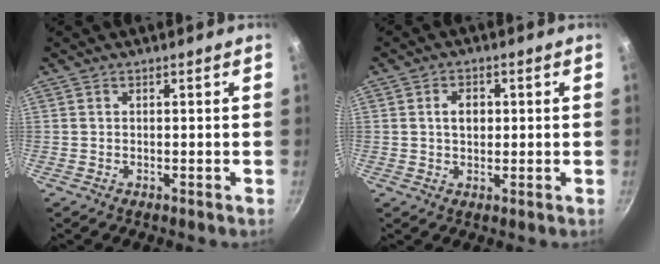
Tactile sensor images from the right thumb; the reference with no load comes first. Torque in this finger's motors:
{"motor_torque": [0.03, 1.31, 0.44, -0.15, 0.00]}